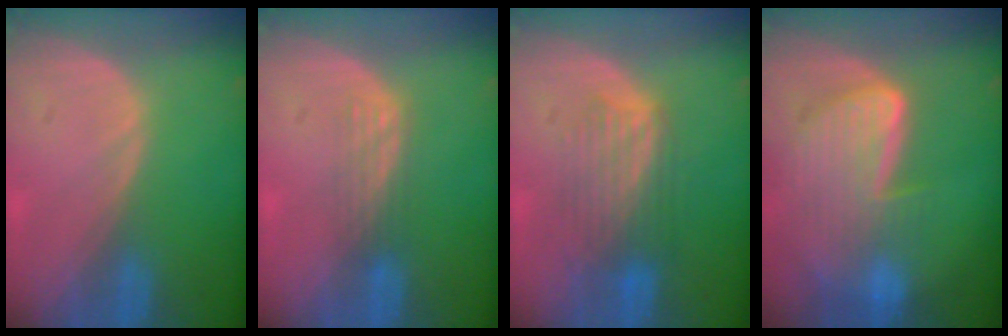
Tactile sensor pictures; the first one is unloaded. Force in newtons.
{"total": 2.9, "press": 2.6, "slide": 1.4}
{"total": 6.0, "press": 6.0, "slide": 0.7}
{"total": 9.2, "press": 8.0, "slide": 4.7}